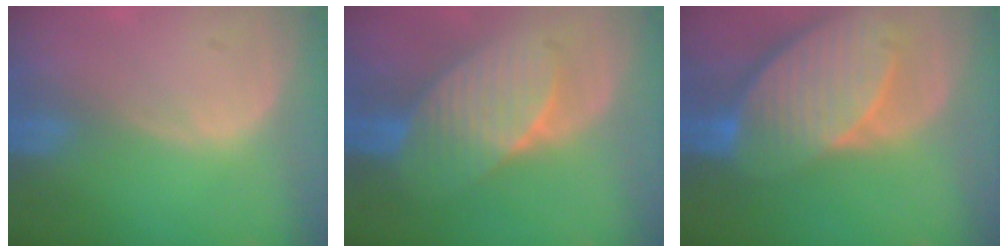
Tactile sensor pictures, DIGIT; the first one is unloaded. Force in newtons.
{"total": 7.3, "press": 7.3, "slide": 1.0}
{"total": 10.7, "press": 9.4, "slide": 5.1}